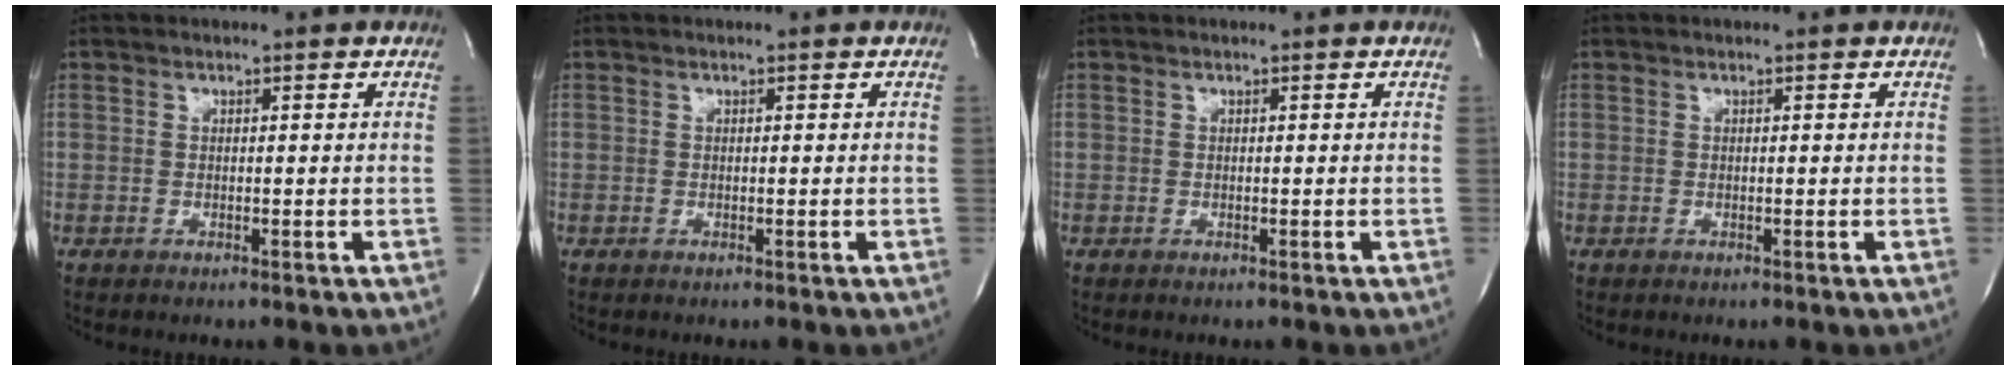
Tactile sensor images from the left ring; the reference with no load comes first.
{"total": 0.0}
{"total": 0.0}
{"total": 0.0}